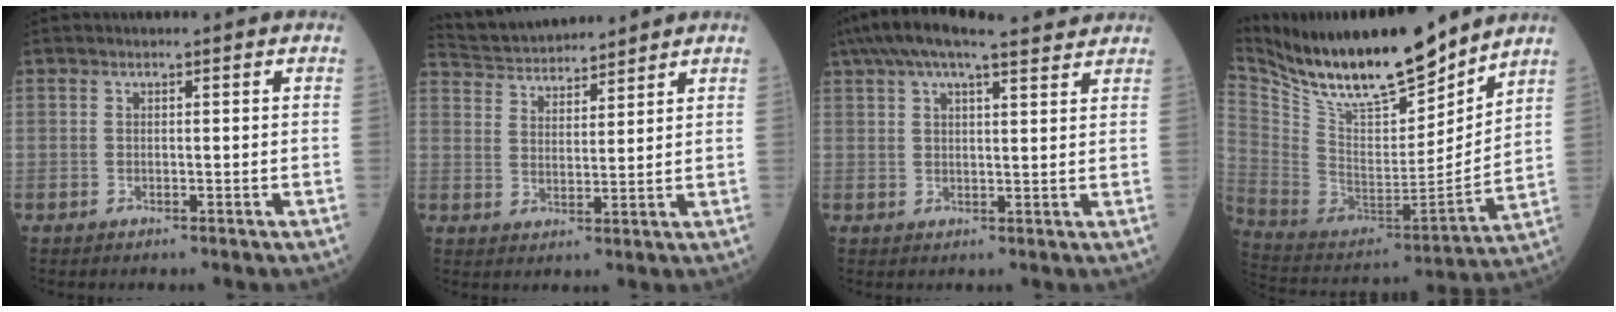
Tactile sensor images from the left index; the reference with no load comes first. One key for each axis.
{"total": 8.8, "fx": 8.5, "fy": 1.0, "fz": 1.8, "tx": -0.045, "ty": 0.024, "tz": 0.153}
{"total": 13.8, "fx": 11.4, "fy": 2.6, "fz": 7.3, "tx": -0.137, "ty": 0.048, "tz": 0.167}
{"total": 21.5, "fx": 18.0, "fy": 4.1, "fz": 10.9, "tx": -0.209, "ty": -0.025, "tz": 0.323}